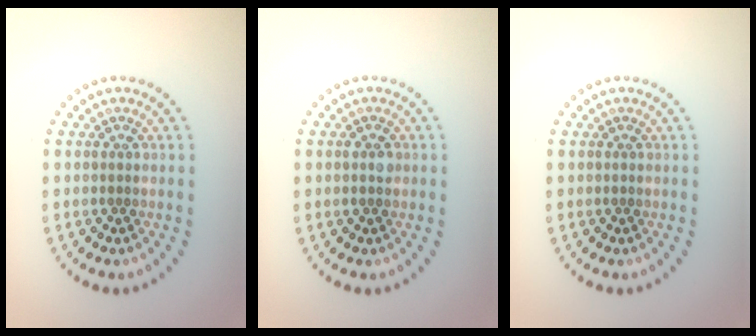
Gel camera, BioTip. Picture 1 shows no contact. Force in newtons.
{"total": 1.4, "press": 1.4, "slide": 0.0}
{"total": 0.0}